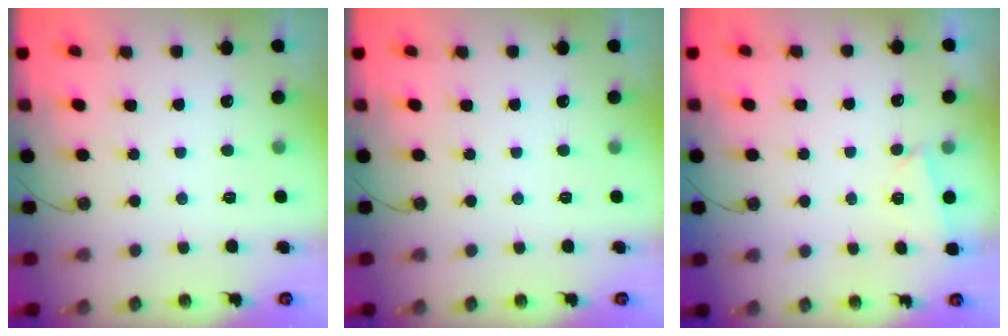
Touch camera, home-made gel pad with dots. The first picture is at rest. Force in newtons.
{"total": 0.0}
{"total": 2.5, "press": 1.6, "slide": 1.9}